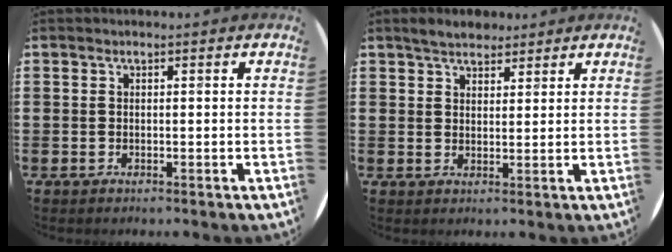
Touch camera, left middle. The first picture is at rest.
{"total": 3.2, "force": [2.9, 1.1, 0.7], "torque": [-0.012, -0.001, 0.055]}